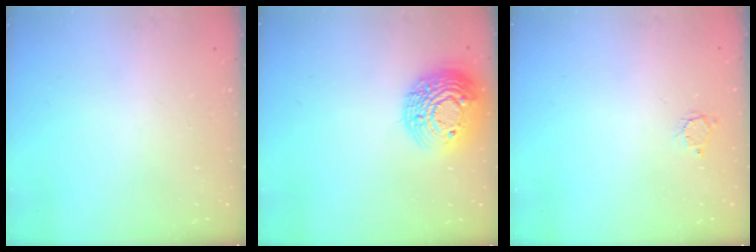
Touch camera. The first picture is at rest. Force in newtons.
{"total": 16.9, "press": 16.8, "slide": 1.2}
{"total": 2.6, "press": 2.6, "slide": 0.2}